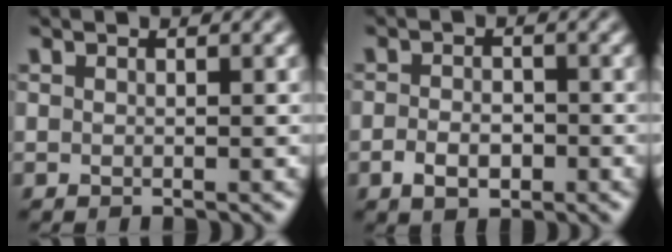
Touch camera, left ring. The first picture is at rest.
{"total": 2.7, "force": [-1.0, 1.7, 1.8], "torque": [-0.033, -0.003, -0.020]}